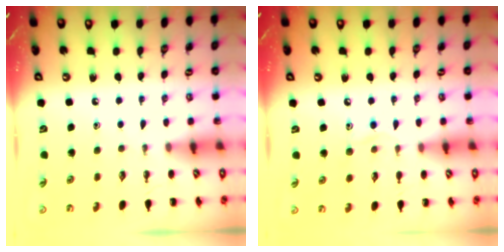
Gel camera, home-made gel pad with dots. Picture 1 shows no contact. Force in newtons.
{"total": 7.6, "press": 7.4, "slide": 1.8}